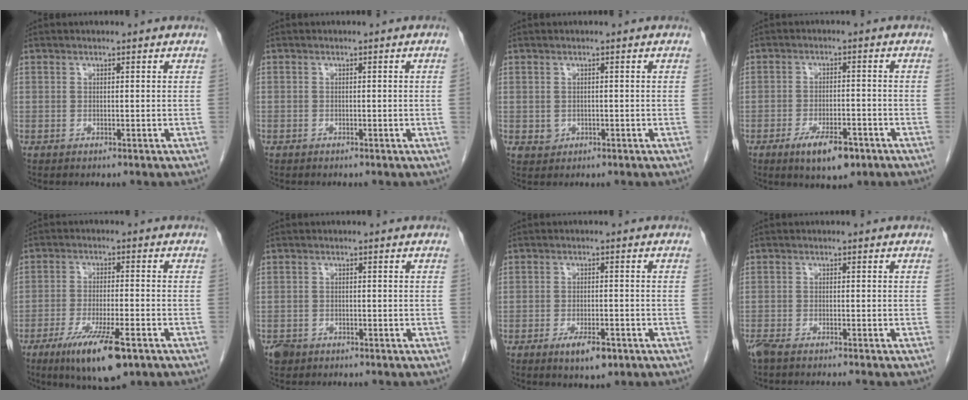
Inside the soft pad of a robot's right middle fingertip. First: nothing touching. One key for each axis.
{"total": 0.6, "fx": -0.2, "fy": -0.2, "fz": 0.5, "tx": -0.004, "ty": 0.001, "tz": -0.004}
{"total": 1.5, "fx": -0.3, "fy": 1.4, "fz": 0.5, "tx": -0.008, "ty": 0.003, "tz": 0.003}
{"total": 5.4, "fx": -3.1, "fy": 1.9, "fz": 4.0, "tx": -0.069, "ty": -0.005, "tz": -0.043}
{"total": 10.7, "fx": -6.2, "fy": 1.9, "fz": 8.4, "tx": -0.151, "ty": -0.024, "tz": -0.099}
{"total": 2.1, "fx": -1.5, "fy": 1.4, "fz": 0.6, "tx": -0.016, "ty": 0.002, "tz": -0.022}
{"total": 4.6, "fx": -2.6, "fy": 1.5, "fz": 3.4, "tx": -0.060, "ty": -0.004, "tz": -0.036}
{"total": 5.4, "fx": -4.6, "fy": 0.4, "fz": 2.7, "tx": -0.038, "ty": -0.009, "tz": -0.075}